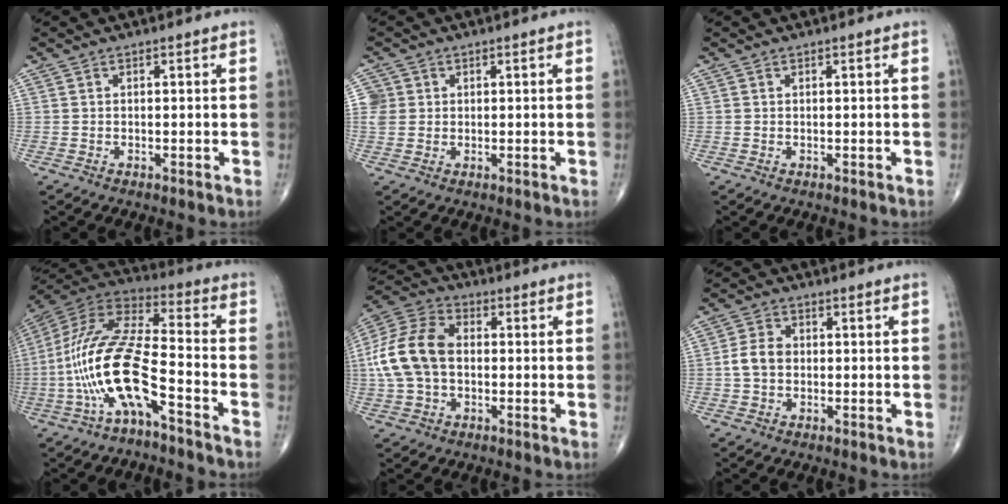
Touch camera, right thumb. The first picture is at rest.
{"total": 4.1, "force": [0.8, 3.8, 1.1], "torque": [-0.011, 0.008, 0.018]}
{"total": 0.0}
{"total": 18.5, "force": [-6.8, 5.8, 16.2], "torque": [-0.350, 0.061, -0.126]}
{"total": 14.7, "force": [-0.3, 10.1, 10.7], "torque": [-0.218, 0.033, -0.010]}
{"total": 4.7, "force": [-0.3, 3.6, 3.1], "torque": [-0.059, 0.014, -0.011]}